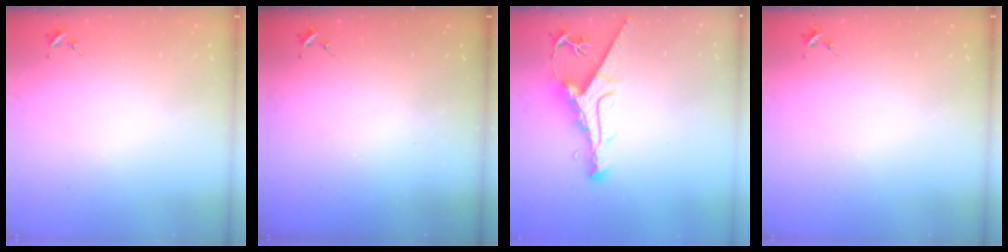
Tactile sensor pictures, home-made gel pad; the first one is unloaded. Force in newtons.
{"total": 0.0}
{"total": 10.7, "press": 10.5, "slide": 1.6}
{"total": 0.0}